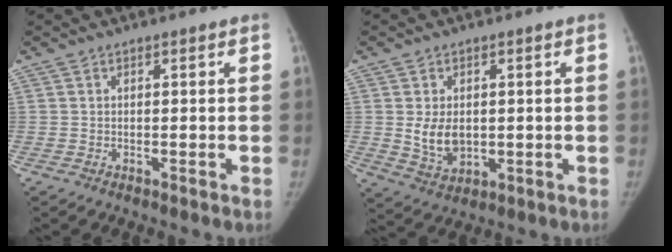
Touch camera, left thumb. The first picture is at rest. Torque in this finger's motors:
{"motor_torque": [-0.21, 0.50, 0.33, 0.39, 0.07]}